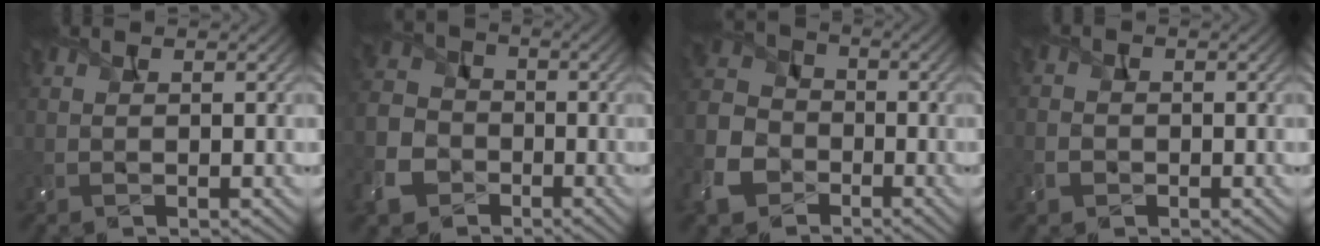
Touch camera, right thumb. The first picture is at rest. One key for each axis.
{"total": 8.7, "fx": -4.4, "fy": 6.6, "fz": 3.8, "tx": -0.112, "ty": -0.022, "tz": -0.100}
{"total": 9.6, "fx": -4.9, "fy": 7.0, "fz": 4.5, "tx": -0.132, "ty": -0.022, "tz": -0.115}
{"total": 2.2, "fx": -1.0, "fy": 1.8, "fz": 0.7, "tx": -0.013, "ty": -0.003, "tz": -0.021}